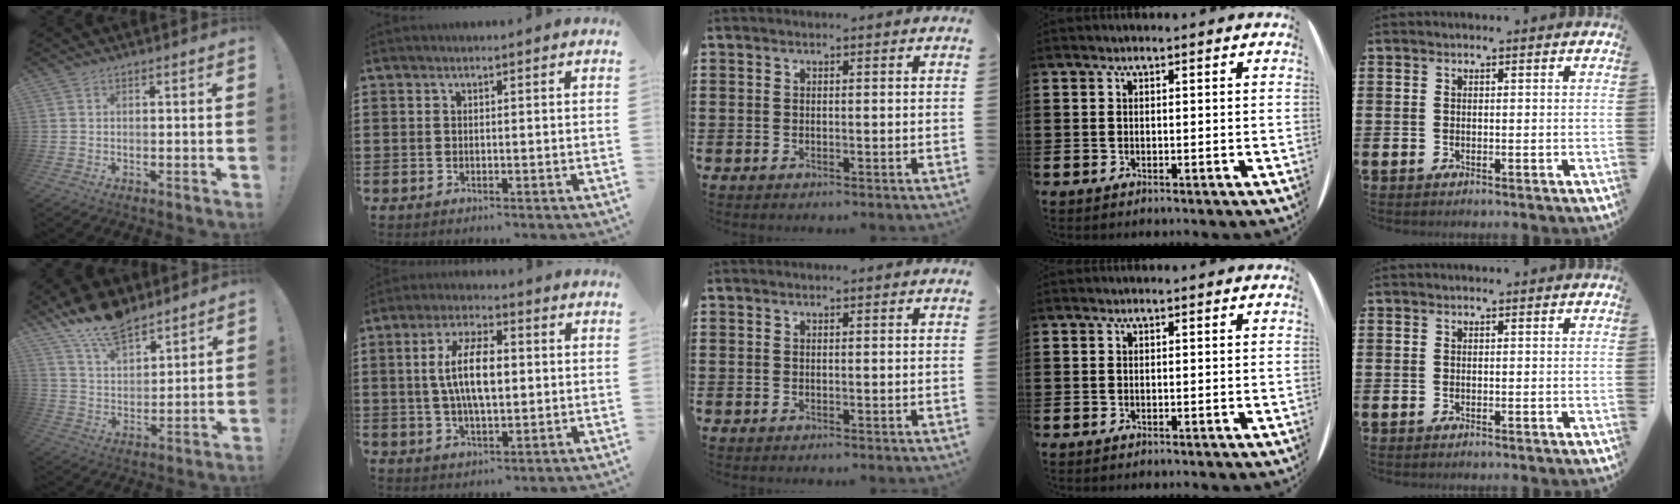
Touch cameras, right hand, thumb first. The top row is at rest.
{"thumb": {"total": 13.8, "force": [11.0, 5.8, 6.0], "torque": [-0.116, -0.070, 0.204]}, "index": {"total": 9.1, "force": [0.7, 3.5, 8.3], "torque": [-0.171, 0.008, 0.007]}}